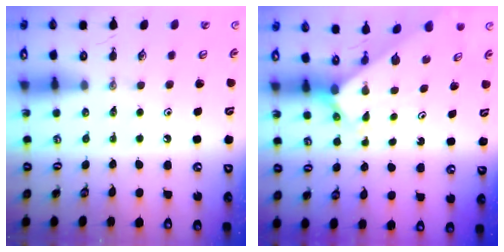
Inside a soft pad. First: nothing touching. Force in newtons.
{"total": 2.0, "press": 2.0, "slide": 0.2}